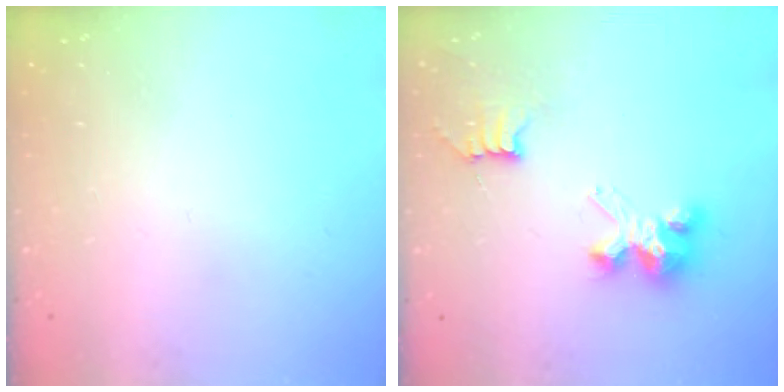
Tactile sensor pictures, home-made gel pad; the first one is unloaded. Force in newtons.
{"total": 7.0, "press": 7.0, "slide": 0.2}